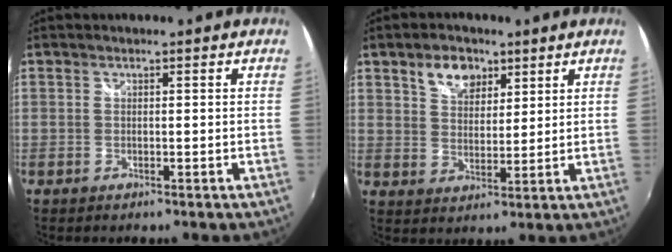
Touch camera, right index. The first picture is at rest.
{"total": 6.9, "force": [4.0, 4.4, 3.4], "torque": [-0.053, 0.012, 0.071]}